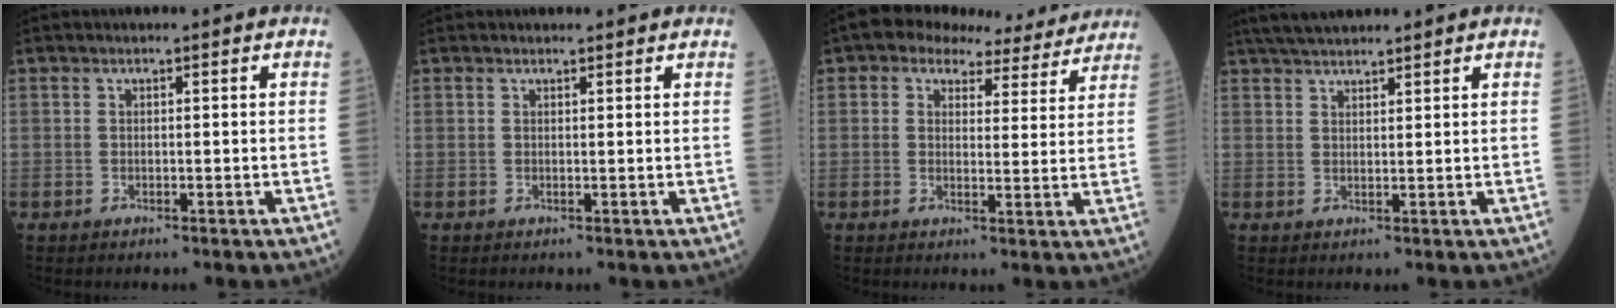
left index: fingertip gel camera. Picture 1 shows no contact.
{"total": 1.0, "force": [0.9, 0.2, 0.1], "torque": [-0.013, 0.002, 0.011]}
{"total": 11.2, "force": [9.6, 4.5, 3.6], "torque": [-0.032, 0.024, 0.103]}
{"total": 6.4, "force": [5.7, 0.7, 2.8], "torque": [-0.048, 0.034, 0.102]}